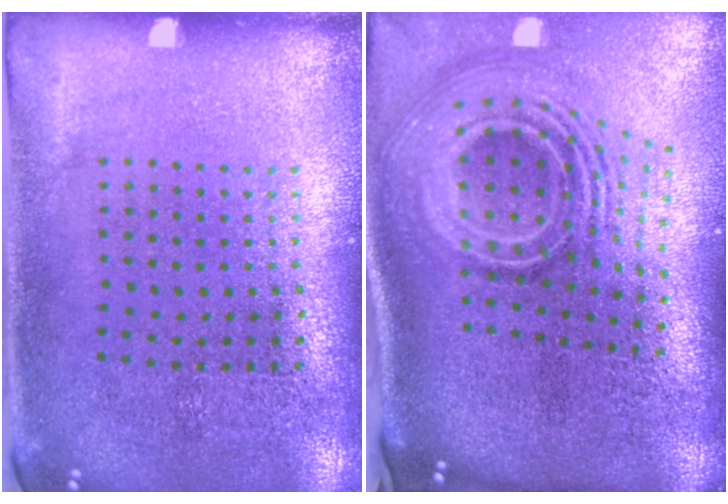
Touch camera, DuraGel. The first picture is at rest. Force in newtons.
{"total": 3.0, "press": 1.9, "slide": 2.3}